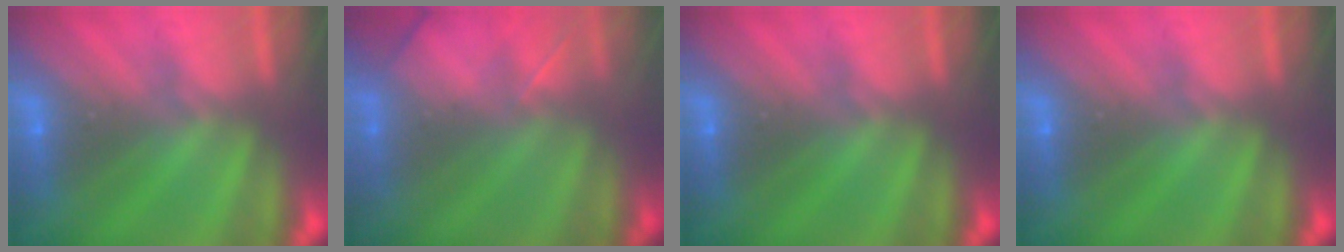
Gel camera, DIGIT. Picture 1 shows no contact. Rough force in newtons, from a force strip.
{"total": 2.0}
{"total": 0.0}
{"total": 0.0}